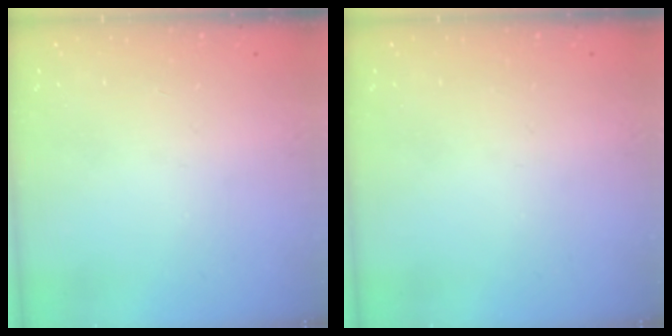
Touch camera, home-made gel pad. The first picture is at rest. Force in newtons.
{"total": 0.0}